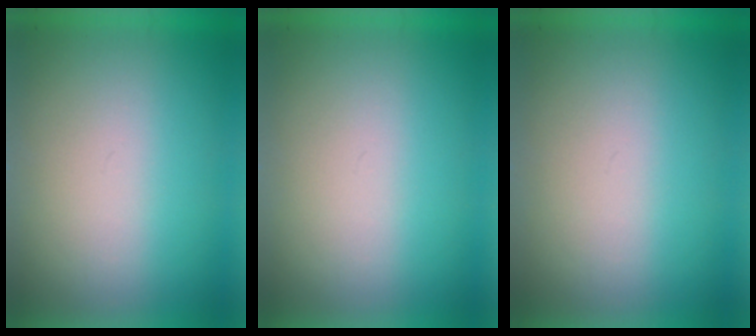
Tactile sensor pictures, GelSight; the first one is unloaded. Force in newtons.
{"total": 0.0}
{"total": 0.0}